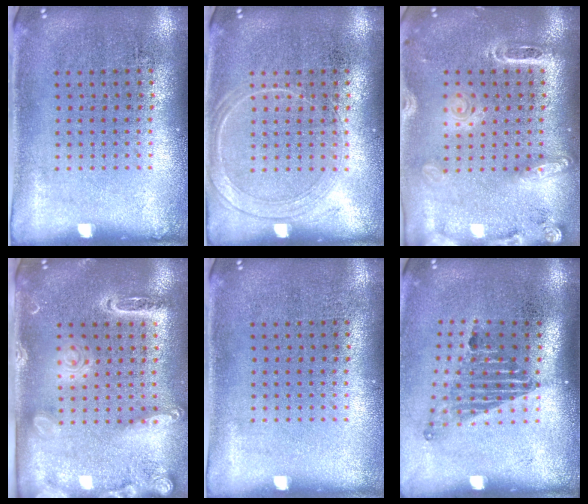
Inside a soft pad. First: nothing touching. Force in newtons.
{"total": 1.6, "press": 1.6, "slide": 0.2}
{"total": 2.1, "press": 1.9, "slide": 0.9}
{"total": 2.2, "press": 1.9, "slide": 1.1}
{"total": 0.0}
{"total": 1.6, "press": 1.2, "slide": 1.1}